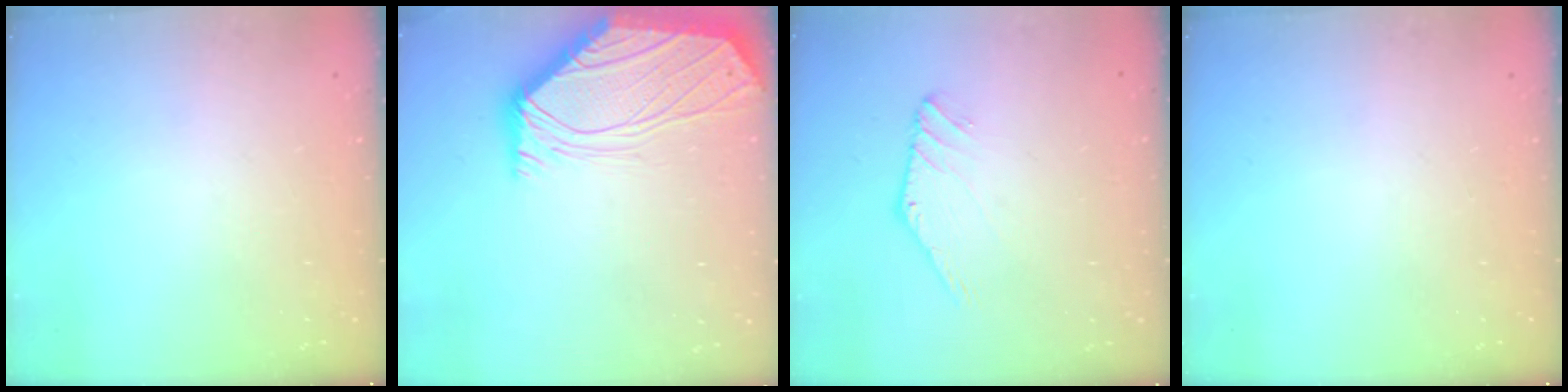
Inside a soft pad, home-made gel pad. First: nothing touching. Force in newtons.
{"total": 1.3, "press": 1.2, "slide": 0.4}
{"total": 1.4, "press": 1.4, "slide": 0.1}
{"total": 0.0}